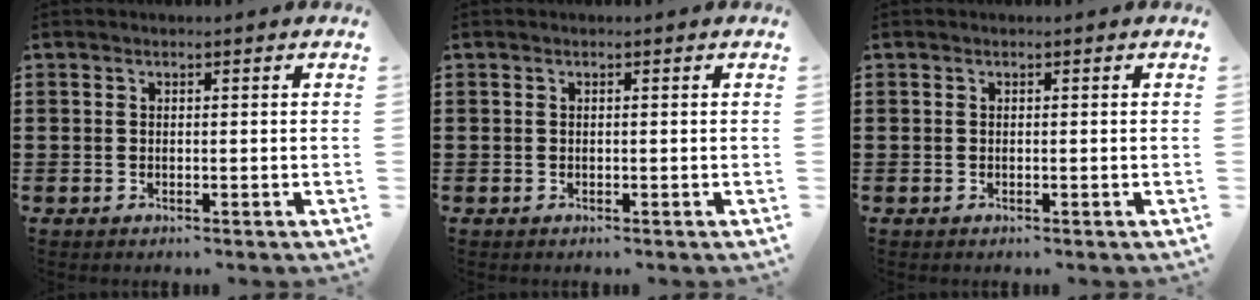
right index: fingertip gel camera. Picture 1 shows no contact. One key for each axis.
{"total": 0.0}
{"total": 0.0}